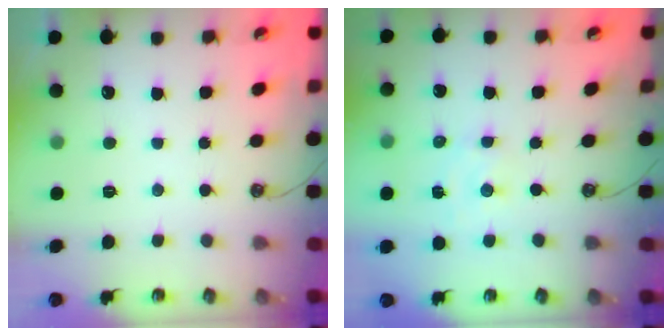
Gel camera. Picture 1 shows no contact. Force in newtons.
{"total": 1.6, "press": 1.5, "slide": 0.3}